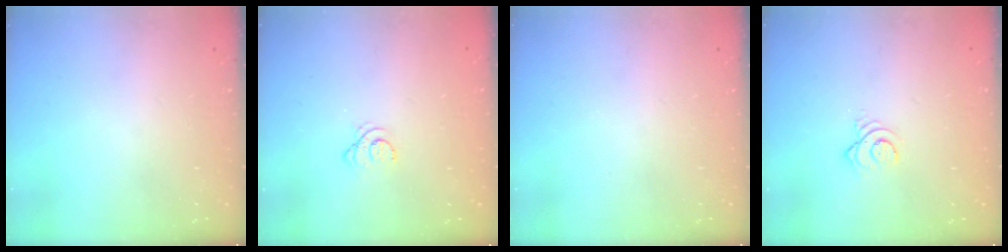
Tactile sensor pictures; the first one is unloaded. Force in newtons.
{"total": 2.4, "press": 2.4, "slide": 0.3}
{"total": 0.0}
{"total": 3.4, "press": 3.4, "slide": 0.2}